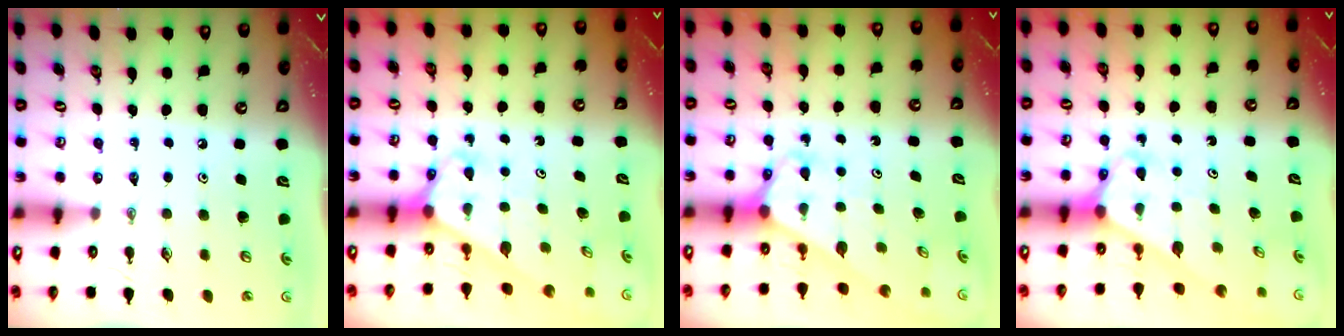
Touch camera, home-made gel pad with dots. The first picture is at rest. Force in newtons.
{"total": 2.8, "press": 2.8, "slide": 0.2}
{"total": 2.7, "press": 2.7, "slide": 0.2}
{"total": 2.9, "press": 2.9, "slide": 0.2}